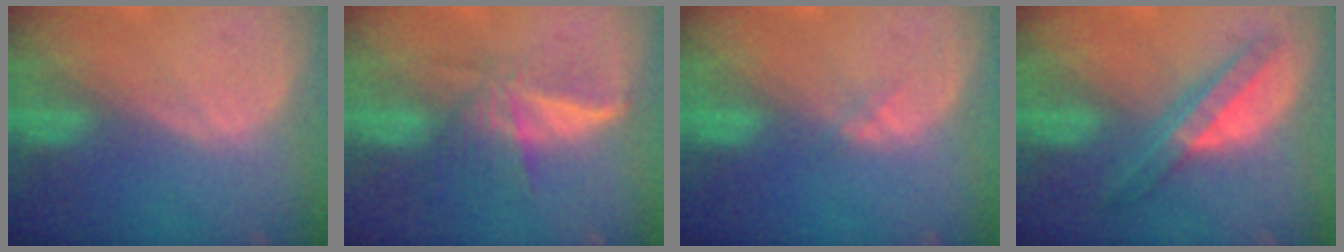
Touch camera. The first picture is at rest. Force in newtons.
{"total": 6.0, "press": 5.5, "slide": 2.4}
{"total": 0.6, "press": 0.6, "slide": 0.1}
{"total": 6.8, "press": 5.8, "slide": 3.5}